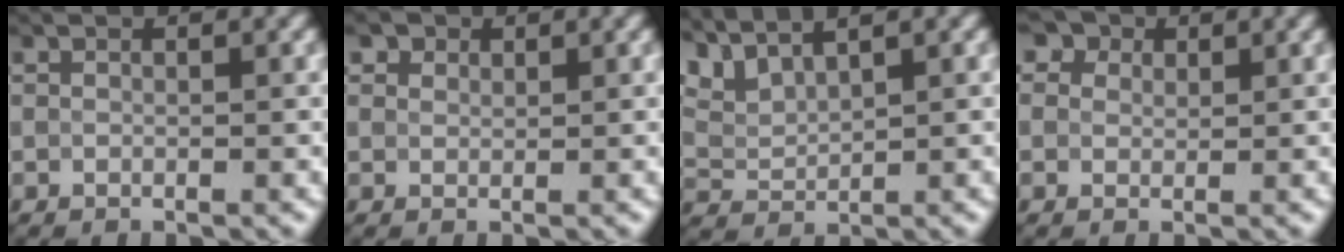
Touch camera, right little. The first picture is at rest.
{"total": 2.4, "force": [1.7, 1.5, 0.8], "torque": [-0.020, 0.001, 0.027]}
{"total": 4.5, "force": [3.9, 1.0, 2.0], "torque": [-0.058, 0.010, 0.078]}
{"total": 5.0, "force": [3.2, 3.2, 2.2], "torque": [-0.052, 0.017, 0.040]}